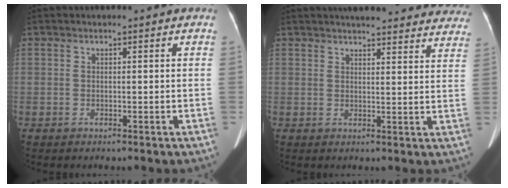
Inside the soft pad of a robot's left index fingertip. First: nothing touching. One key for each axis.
{"total": 22.7, "fx": 20.7, "fy": 4.7, "fz": 8.0, "tx": -0.095, "ty": -0.020, "tz": 0.230}